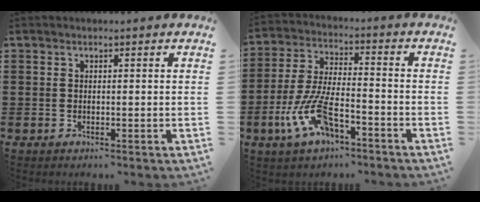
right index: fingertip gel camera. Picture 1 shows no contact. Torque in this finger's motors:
{"motor_torque": [2.14, 0.00, 0.75, 0.21]}